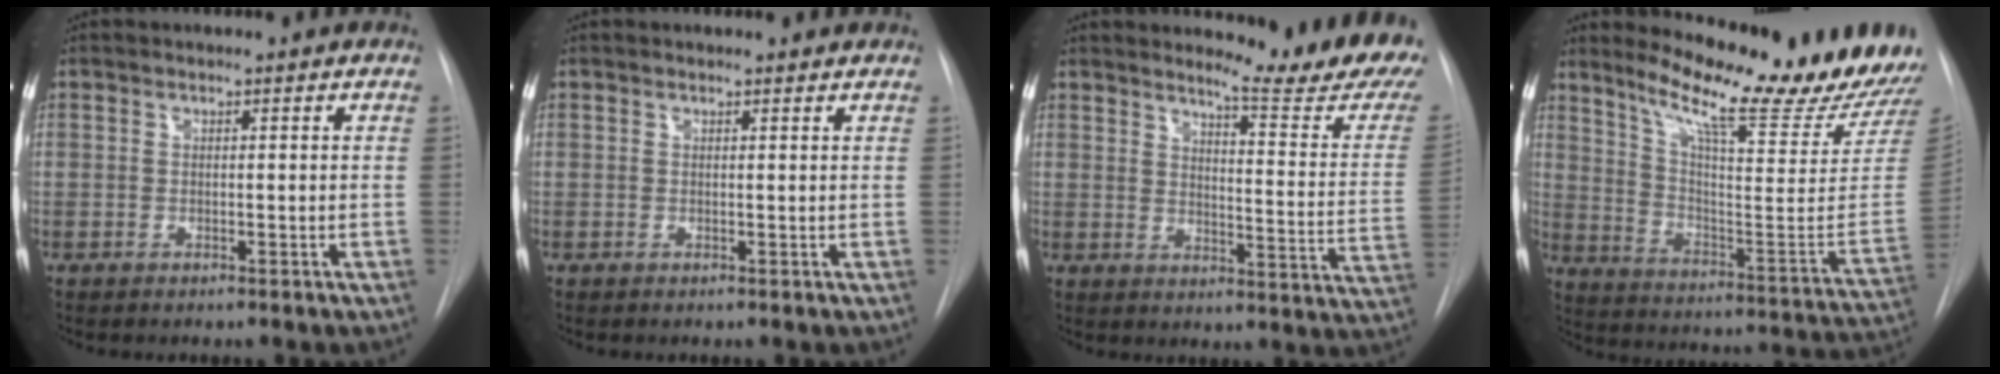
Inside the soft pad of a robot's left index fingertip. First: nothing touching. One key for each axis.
{"total": 1.7, "fx": 1.7, "fy": 0.4, "fz": 0.2, "tx": -0.012, "ty": 0.006, "tz": 0.015}
{"total": 15.4, "fx": 14.3, "fy": -1.2, "fz": 5.3, "tx": -0.078, "ty": -0.126, "tz": 0.162}
{"total": 22.3, "fx": 19.5, "fy": 0.1, "fz": 10.9, "tx": -0.175, "ty": -0.094, "tz": 0.272}